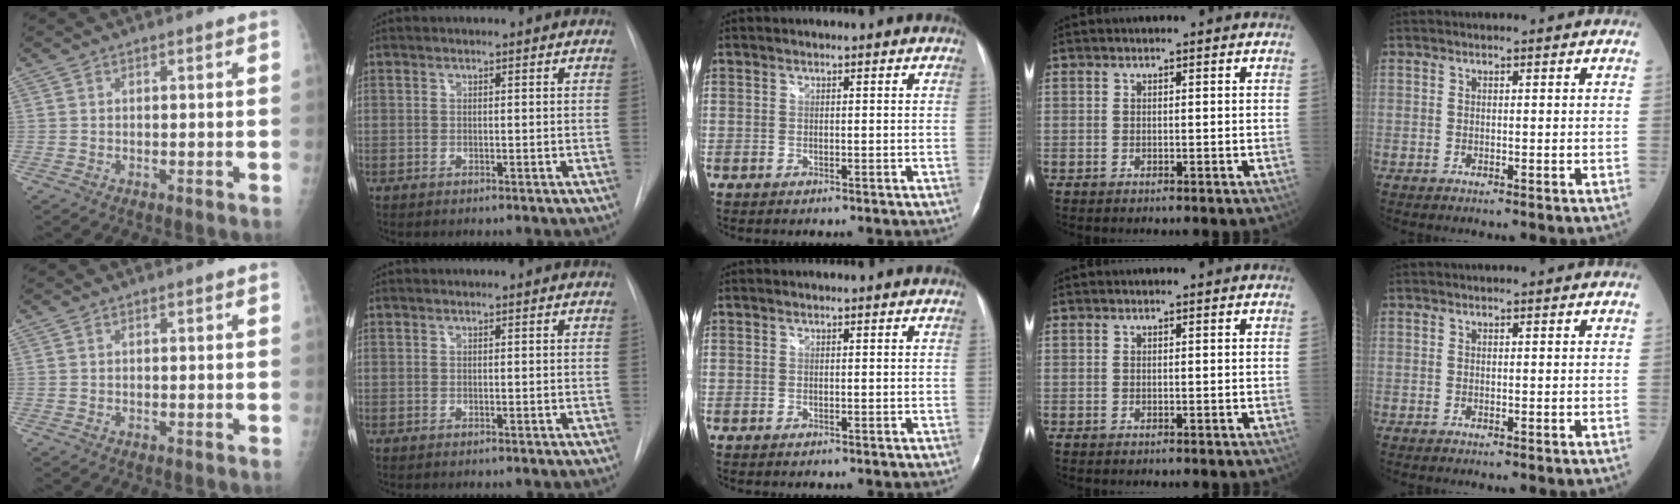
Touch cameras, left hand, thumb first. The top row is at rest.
{}